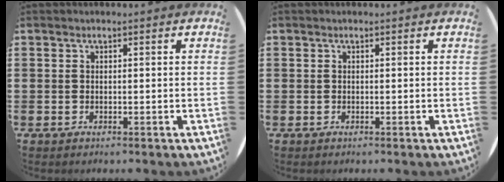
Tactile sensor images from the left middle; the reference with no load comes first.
{"total": 0.0}